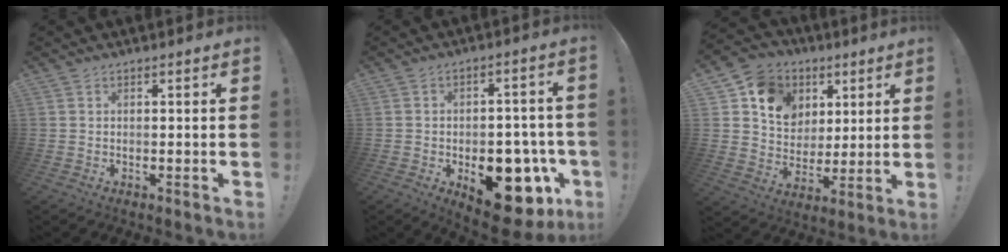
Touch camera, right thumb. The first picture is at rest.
{"total": 17.0, "force": [-6.9, 9.8, 12.0], "torque": [-0.124, 0.051, -0.093]}
{"total": 13.1, "force": [5.6, 10.9, 4.8], "torque": [-0.077, -0.024, 0.117]}